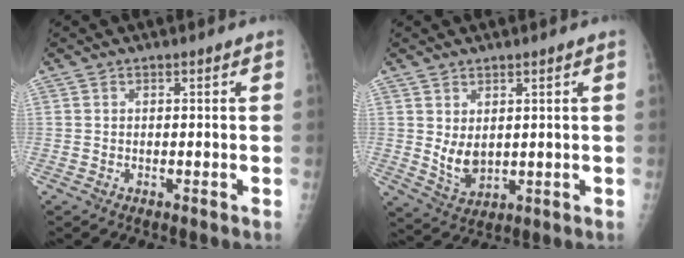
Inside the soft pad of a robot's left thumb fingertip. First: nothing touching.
{"total": 5.0, "force": [1.1, 3.1, 3.8], "torque": [-0.054, -0.019, 0.032]}